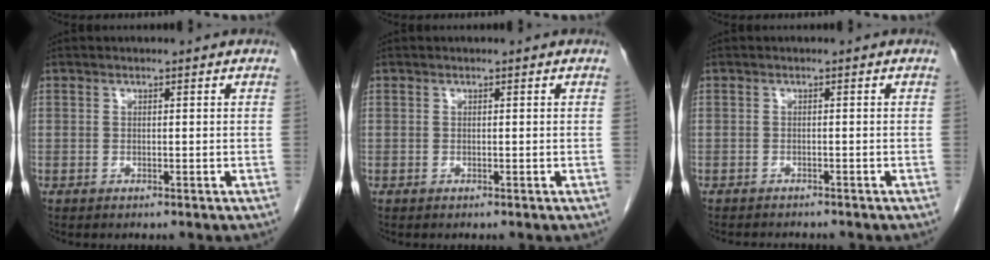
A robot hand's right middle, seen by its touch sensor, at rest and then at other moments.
{"total": 0.0}
{"total": 3.4, "force": [-3.2, 0.8, 0.9], "torque": [-0.011, -0.005, -0.042]}